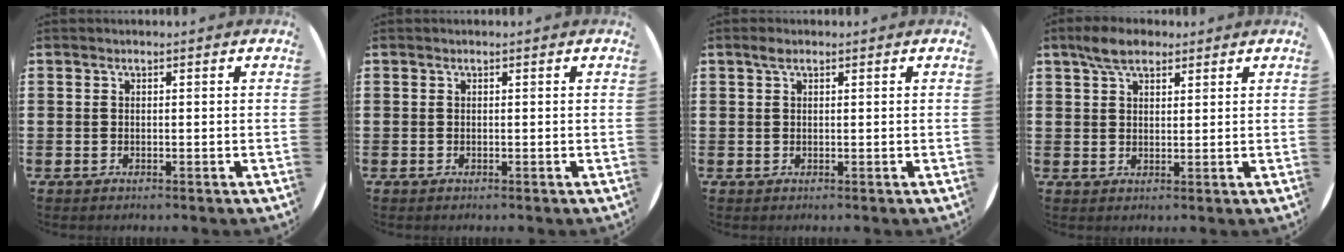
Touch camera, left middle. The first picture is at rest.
{"total": 0.0}
{"total": 1.1, "force": [0.6, 0.6, 0.7], "torque": [-0.008, 0.002, 0.009]}
{"total": 4.6, "force": [3.5, 2.1, 2.0], "torque": [-0.039, 0.004, 0.065]}